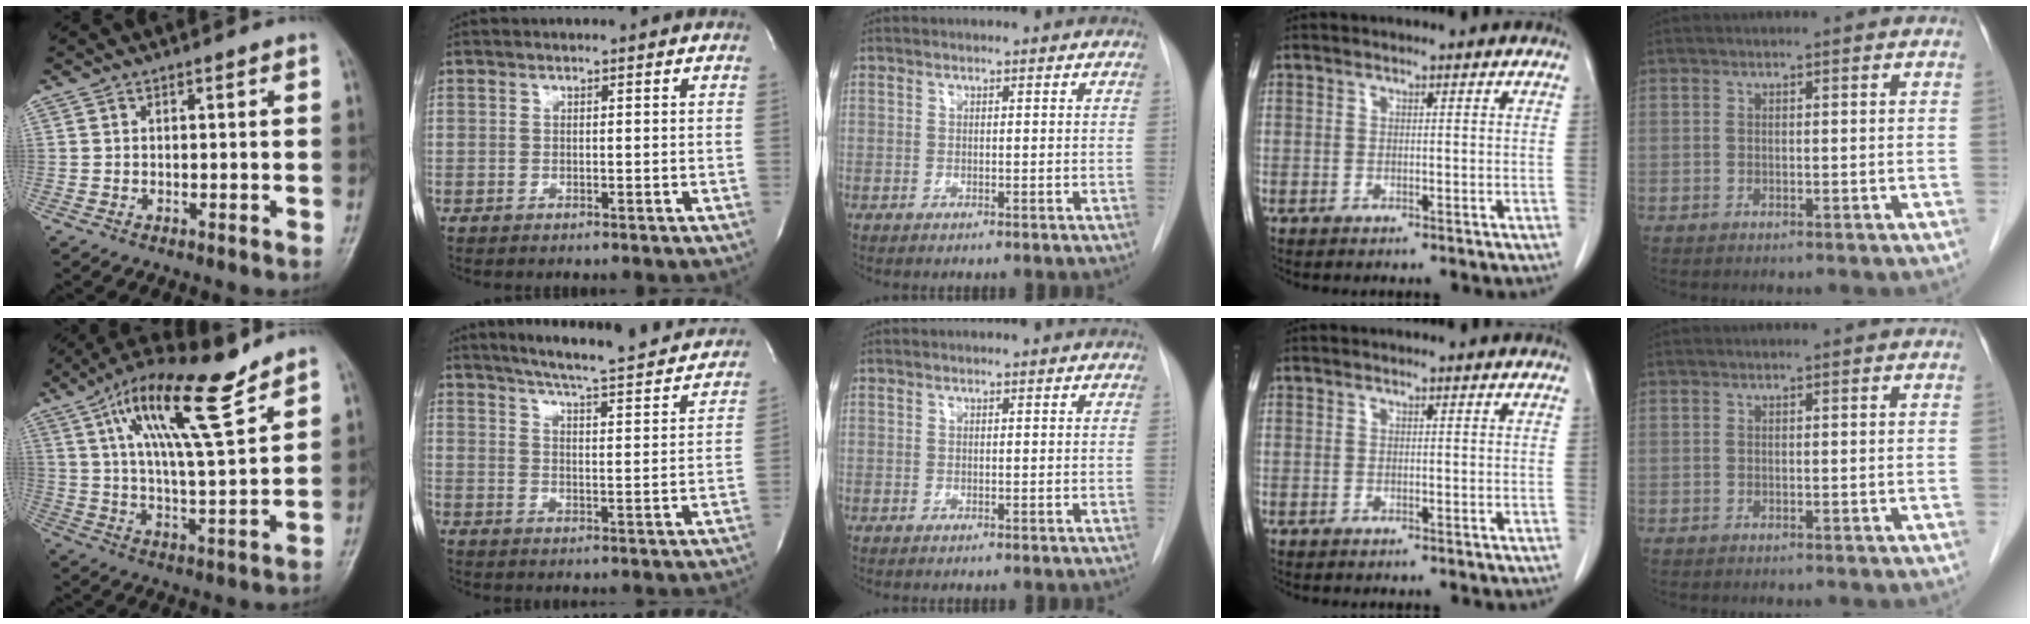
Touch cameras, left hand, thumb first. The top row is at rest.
{"thumb": {"total": 16.0, "force": [9.9, 3.3, 12.1], "torque": [-0.204, -0.041, 0.178]}, "index": {"total": 19.4, "force": [17.8, 1.3, 7.7], "torque": [-0.116, -0.032, 0.225]}}